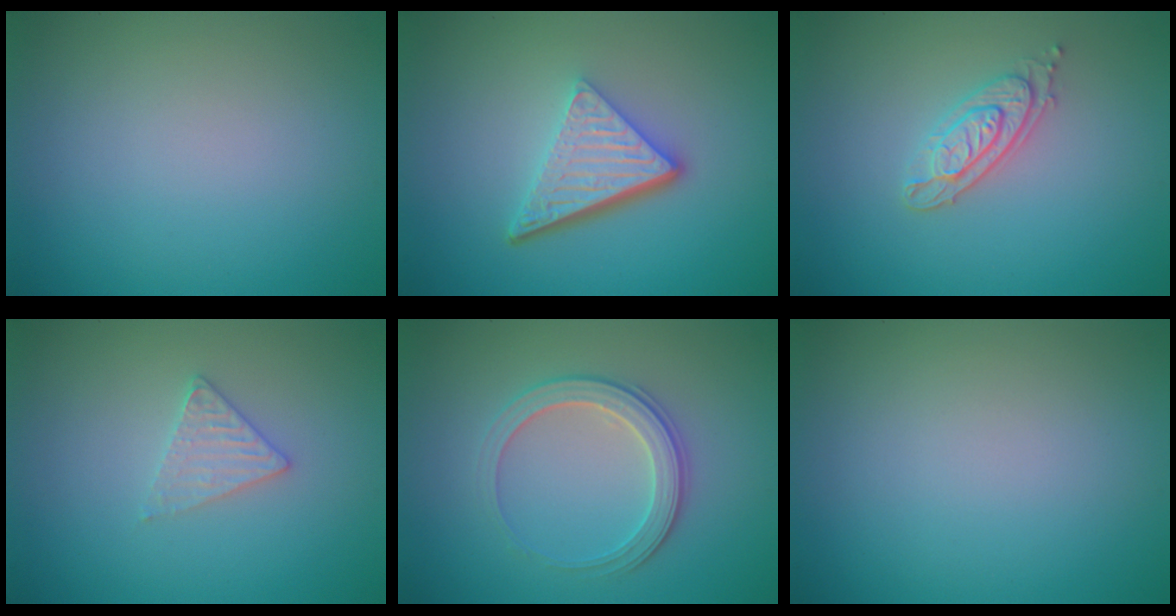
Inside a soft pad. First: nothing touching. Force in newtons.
{"total": 5.5, "press": 3.7, "slide": 4.0}
{"total": 2.6, "press": 2.4, "slide": 1.0}
{"total": 1.8, "press": 1.8, "slide": 0.3}
{"total": 3.1, "press": 2.9, "slide": 1.1}
{"total": 0.0}